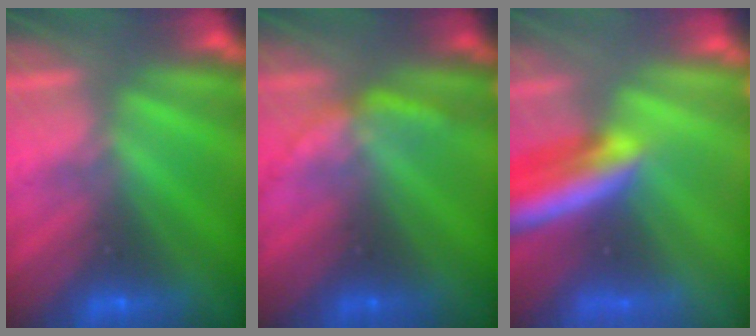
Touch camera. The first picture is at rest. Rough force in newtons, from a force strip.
{"total": 2.1}
{"total": 8.4}